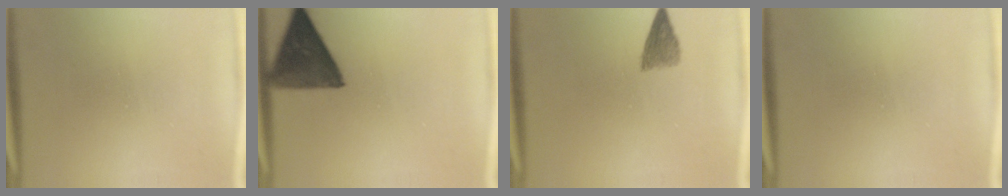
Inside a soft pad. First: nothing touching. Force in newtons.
{"total": 12.3}
{"total": 3.0}
{"total": 0.0}